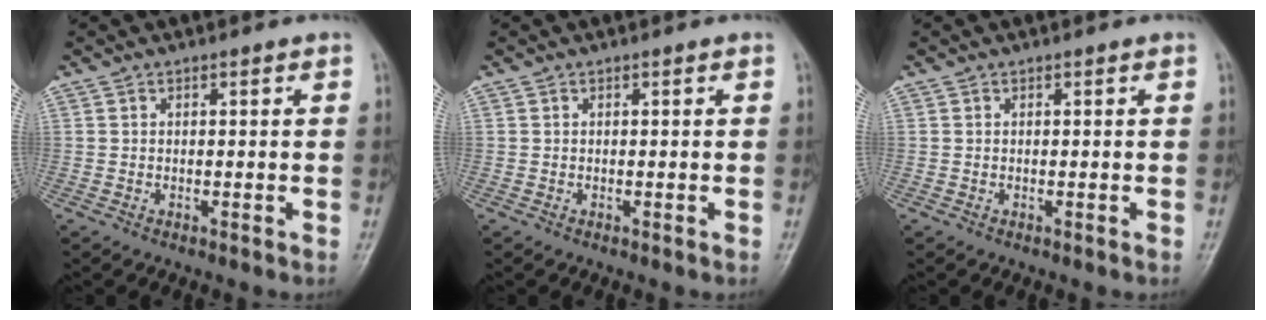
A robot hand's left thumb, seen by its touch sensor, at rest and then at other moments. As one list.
[{"total": 0.0}, {"total": 0.0}]